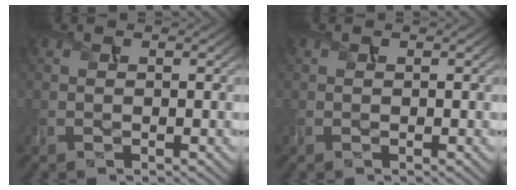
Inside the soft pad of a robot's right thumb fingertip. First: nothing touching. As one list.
[{"total": 0.0}]